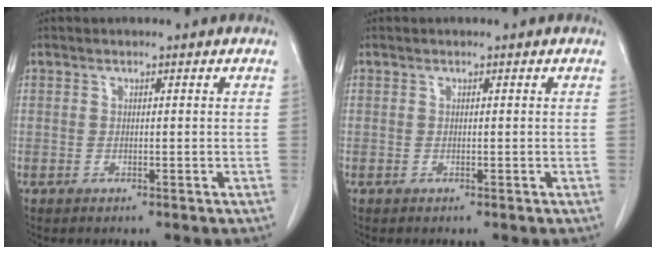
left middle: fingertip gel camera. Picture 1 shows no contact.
{"total": 0.0}